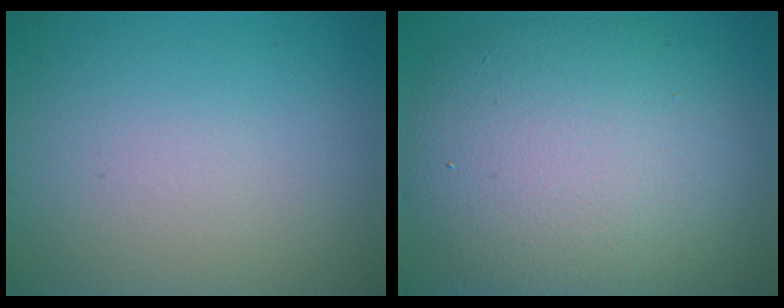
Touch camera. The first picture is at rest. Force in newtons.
{"total": 10.9, "press": 10.9, "slide": 0.6}